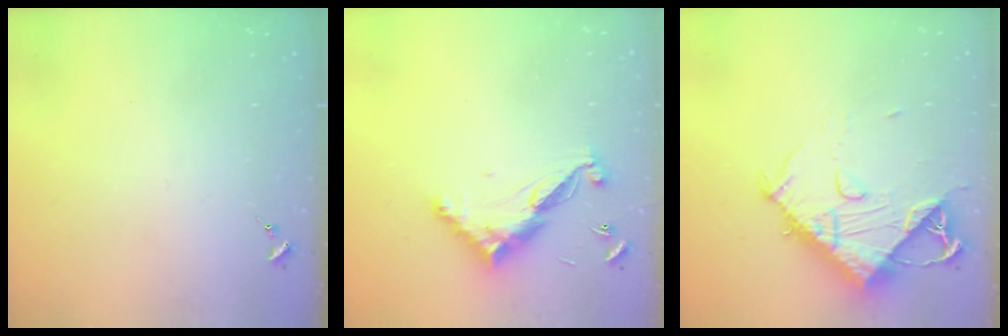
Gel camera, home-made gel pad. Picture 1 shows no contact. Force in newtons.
{"total": 12.8, "press": 12.8, "slide": 0.4}
{"total": 12.5, "press": 12.5, "slide": 1.3}